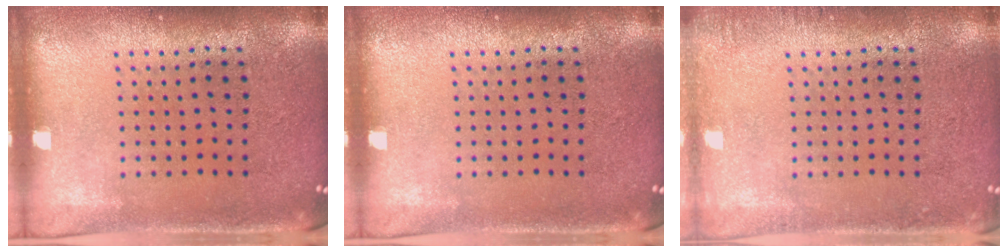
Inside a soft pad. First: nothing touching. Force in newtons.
{"total": 0.0}
{"total": 1.2, "press": 1.1, "slide": 0.2}